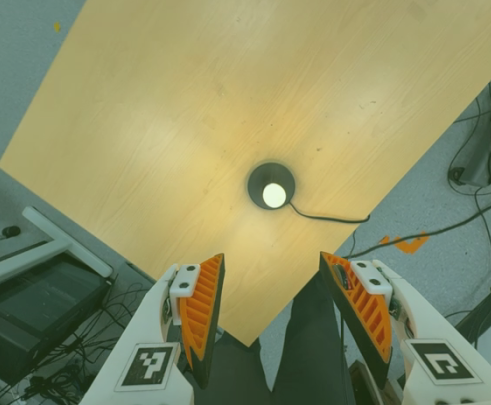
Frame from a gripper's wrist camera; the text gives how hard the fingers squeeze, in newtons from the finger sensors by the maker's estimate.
{"total": 0.0}